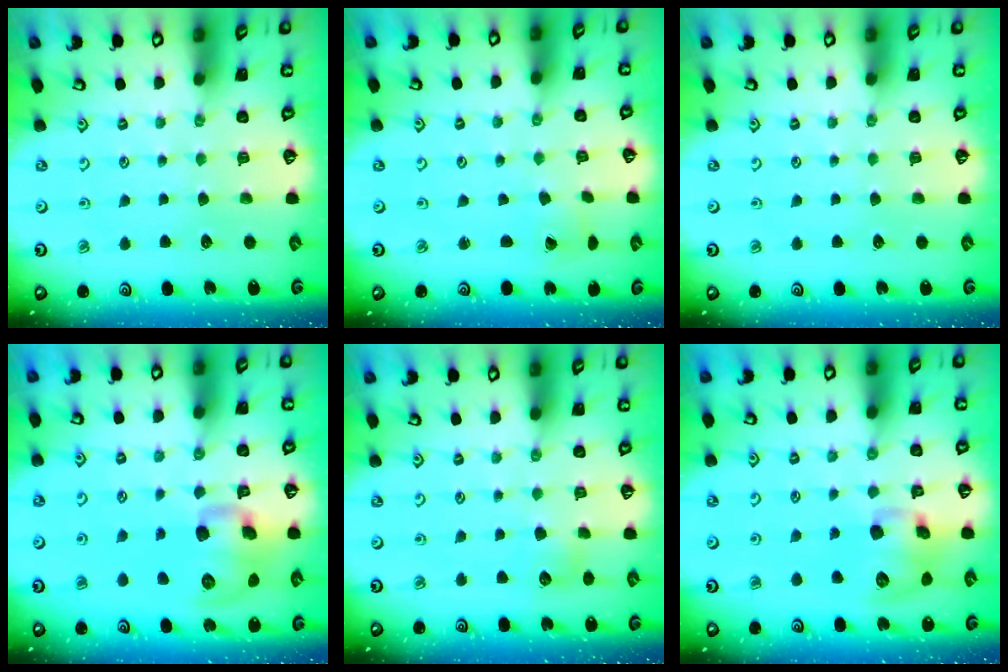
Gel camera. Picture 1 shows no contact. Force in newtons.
{"total": 1.8, "press": 1.8, "slide": 0.2}
{"total": 0.0}
{"total": 13.0, "press": 12.8, "slide": 2.3}
{"total": 5.9, "press": 5.9, "slide": 0.8}
{"total": 11.7, "press": 11.5, "slide": 2.0}